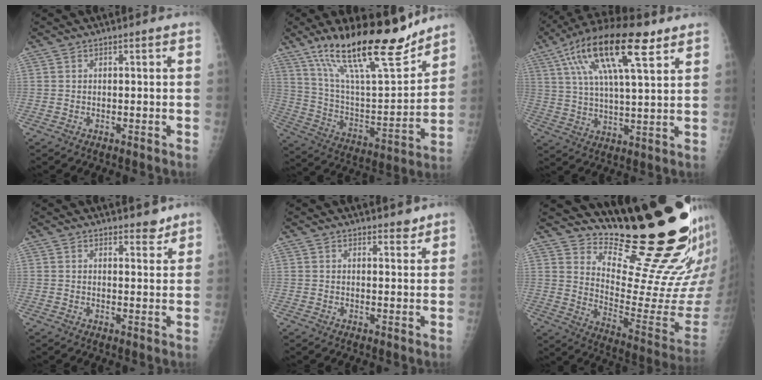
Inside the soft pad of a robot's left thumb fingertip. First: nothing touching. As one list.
[{"total": 23.8, "force": [17.2, 5.9, 15.3], "torque": [-0.230, -0.078, 0.297]}, {"total": 18.9, "force": [9.4, 5.9, 15.3], "torque": [-0.271, -0.004, 0.163]}, {"total": 3.0, "force": [2.5, 1.2, 1.0], "torque": [0.003, -0.018, 0.034]}, {"total": 2.4, "force": [2.1, 1.0, 0.7], "torque": [0.004, -0.015, 0.026]}, {"total": 23.6, "force": [18.8, 4.5, 13.5], "torque": [-0.160, -0.173, 0.272]}]